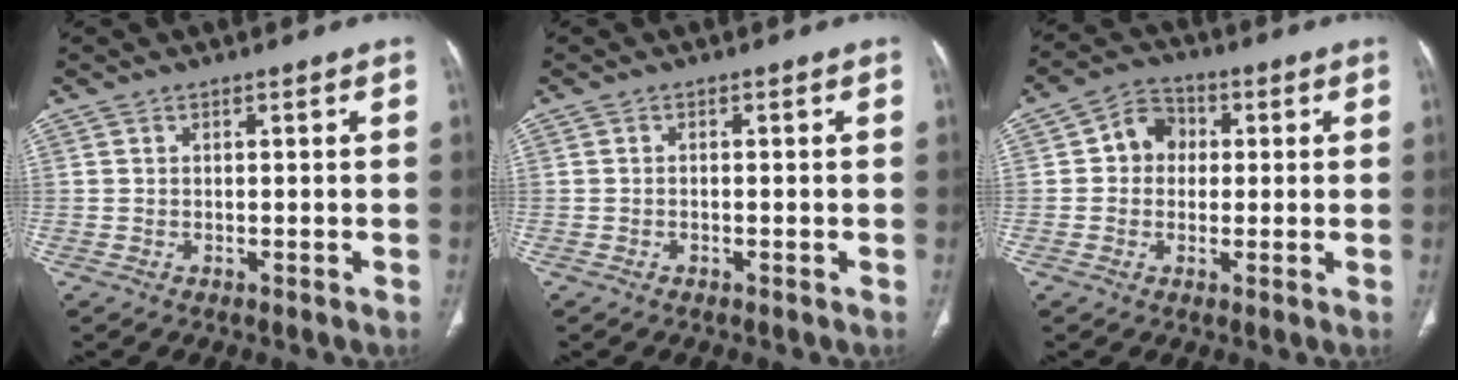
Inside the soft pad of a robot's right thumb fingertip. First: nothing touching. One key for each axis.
{"total": 0.0}
{"total": 6.6, "fx": 0.8, "fy": 5.7, "fz": 3.2, "tx": -0.024, "ty": 0.014, "tz": 0.002}